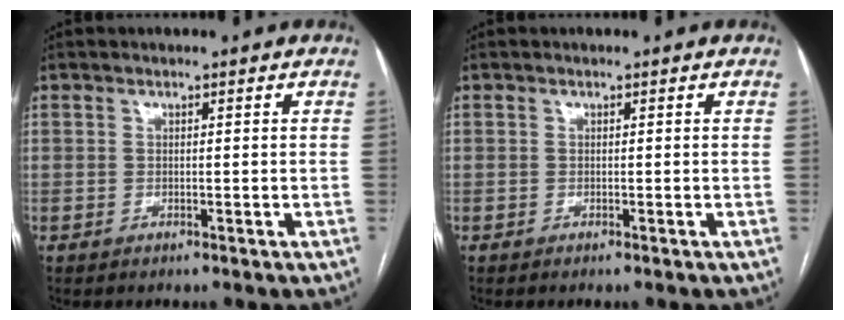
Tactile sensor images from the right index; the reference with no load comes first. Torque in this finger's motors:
{"motor_torque": [0.10, 0.07, -0.02, 0.00]}